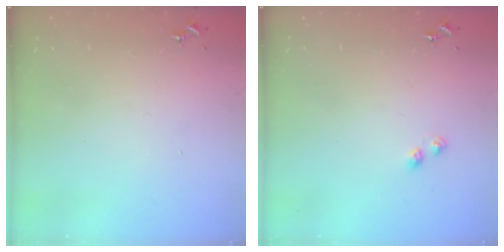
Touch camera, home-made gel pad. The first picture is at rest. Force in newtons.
{"total": 3.1, "press": 3.1, "slide": 0.4}